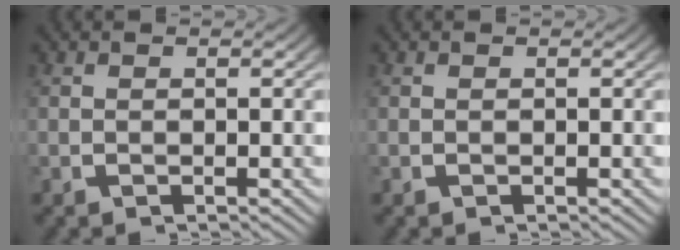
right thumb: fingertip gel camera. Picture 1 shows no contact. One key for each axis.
{"total": 0.0}